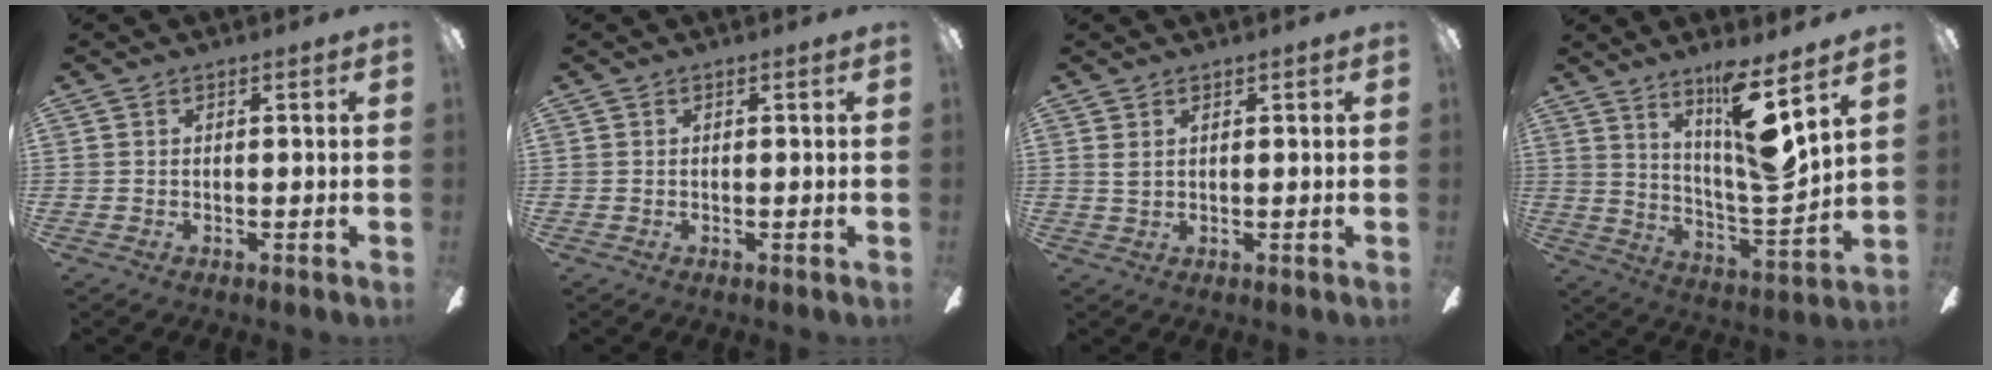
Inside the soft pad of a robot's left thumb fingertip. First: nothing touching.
{"total": 0.0}
{"total": 1.5, "force": [0.7, 0.7, 1.1], "torque": [-0.026, 0.003, 0.012]}
{"total": 14.7, "force": [9.3, 1.4, 11.3], "torque": [-0.187, -0.062, 0.144]}